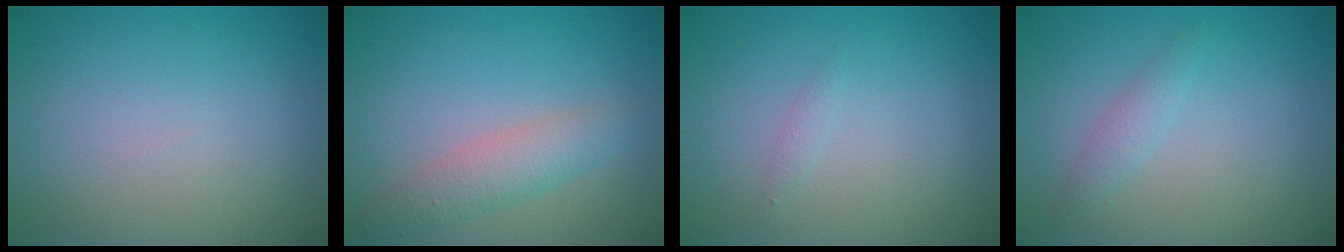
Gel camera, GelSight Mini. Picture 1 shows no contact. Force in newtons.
{"total": 2.9, "press": 2.9, "slide": 0.1}
{"total": 0.6, "press": 0.6, "slide": 0.0}
{"total": 1.4, "press": 1.4, "slide": 0.0}